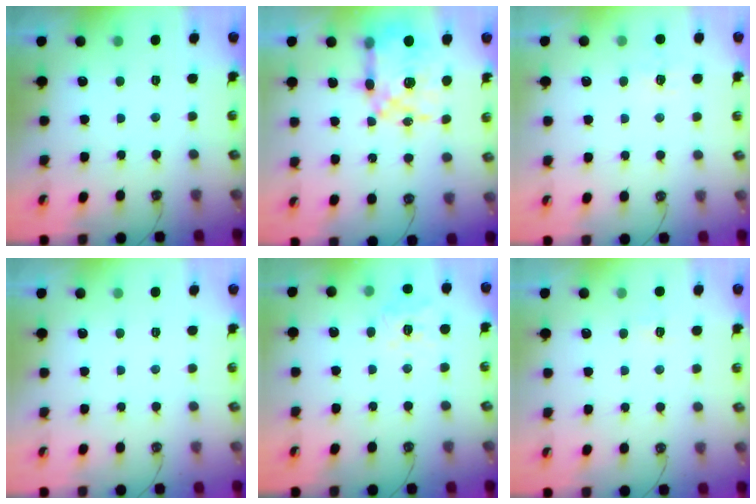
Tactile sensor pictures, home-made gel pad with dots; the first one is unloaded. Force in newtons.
{"total": 15.5, "press": 15.4, "slide": 1.3}
{"total": 6.2, "press": 6.2, "slide": 0.5}
{"total": 0.0}
{"total": 12.2, "press": 12.1, "slide": 1.5}
{"total": 5.3, "press": 5.2, "slide": 0.6}